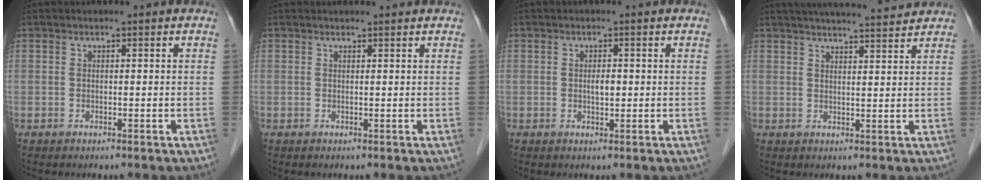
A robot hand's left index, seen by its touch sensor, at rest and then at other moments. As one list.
[{"total": 1.0, "force": [1.0, 0.0, 0.2], "torque": [-0.007, 0.001, 0.013]}, {"total": 1.3, "force": [-0.3, 0.6, 1.1], "torque": [-0.020, -0.004, -0.004]}, {"total": 11.4, "force": [10.5, 0.5, 4.4], "torque": [-0.069, 0.012, 0.140]}]